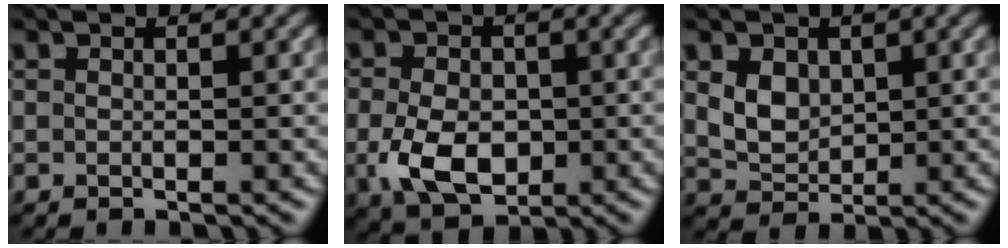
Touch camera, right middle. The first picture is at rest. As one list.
[{"total": 5.7, "force": [-1.1, 3.8, 4.1], "torque": [-0.089, -0.008, -0.021]}, {"total": 3.1, "force": [0.9, 2.3, 1.8], "torque": [-0.041, -0.003, 0.018]}]